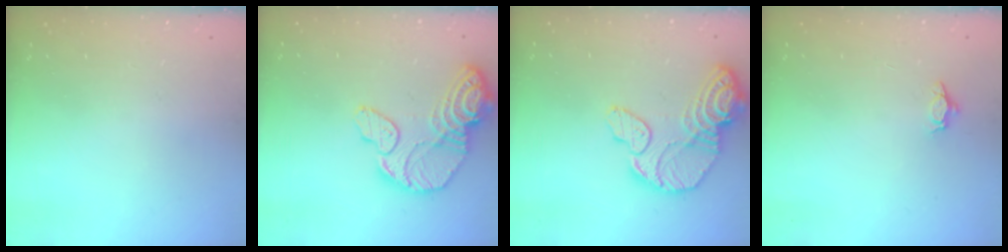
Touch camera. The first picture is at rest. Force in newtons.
{"total": 15.8, "press": 15.7, "slide": 1.4}
{"total": 15.8, "press": 15.7, "slide": 1.4}
{"total": 3.4, "press": 3.3, "slide": 0.5}